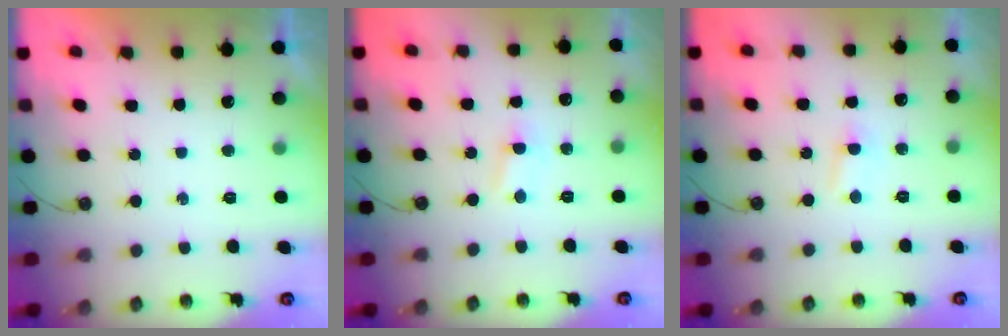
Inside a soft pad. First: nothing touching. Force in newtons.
{"total": 2.7, "press": 2.7, "slide": 0.4}
{"total": 2.8, "press": 2.7, "slide": 0.7}